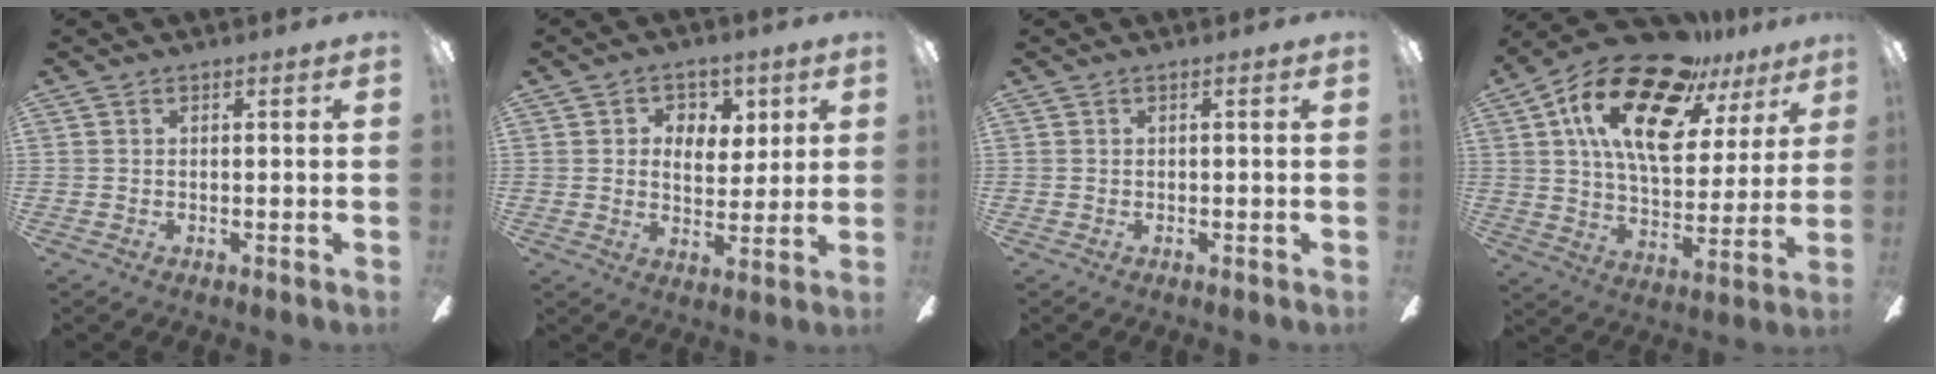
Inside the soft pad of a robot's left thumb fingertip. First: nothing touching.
{"total": 6.5, "force": [2.7, 5.0, 3.2], "torque": [-0.039, -0.003, 0.041]}
{"total": 0.0}
{"total": 23.2, "force": [13.4, 10.7, 15.6], "torque": [-0.262, -0.062, 0.231]}